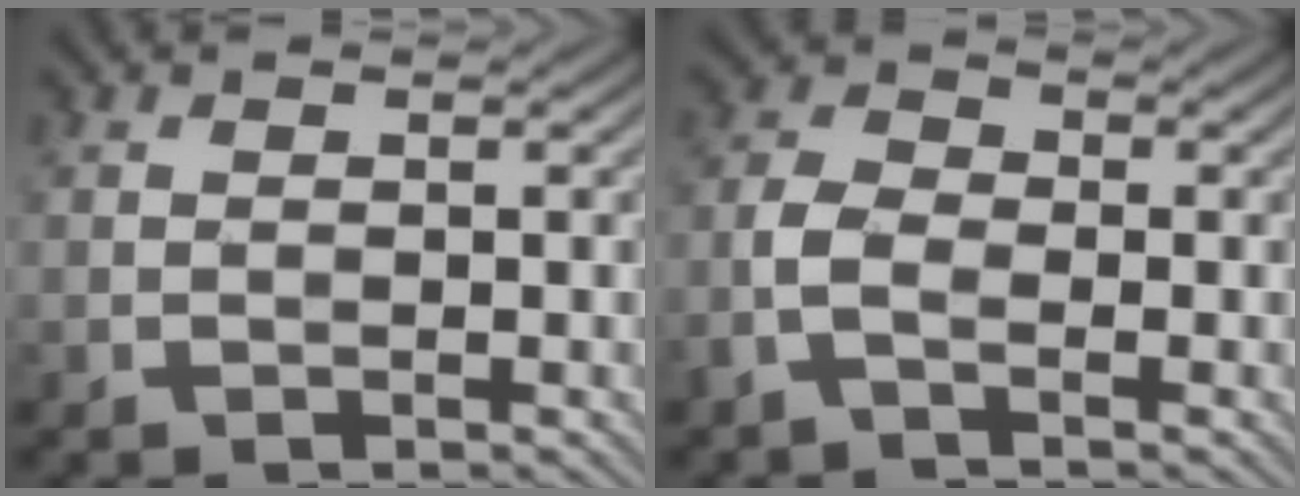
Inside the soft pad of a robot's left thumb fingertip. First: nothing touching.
{"total": 3.7, "force": [-1.8, 1.9, 2.6], "torque": [-0.069, 0.009, -0.047]}